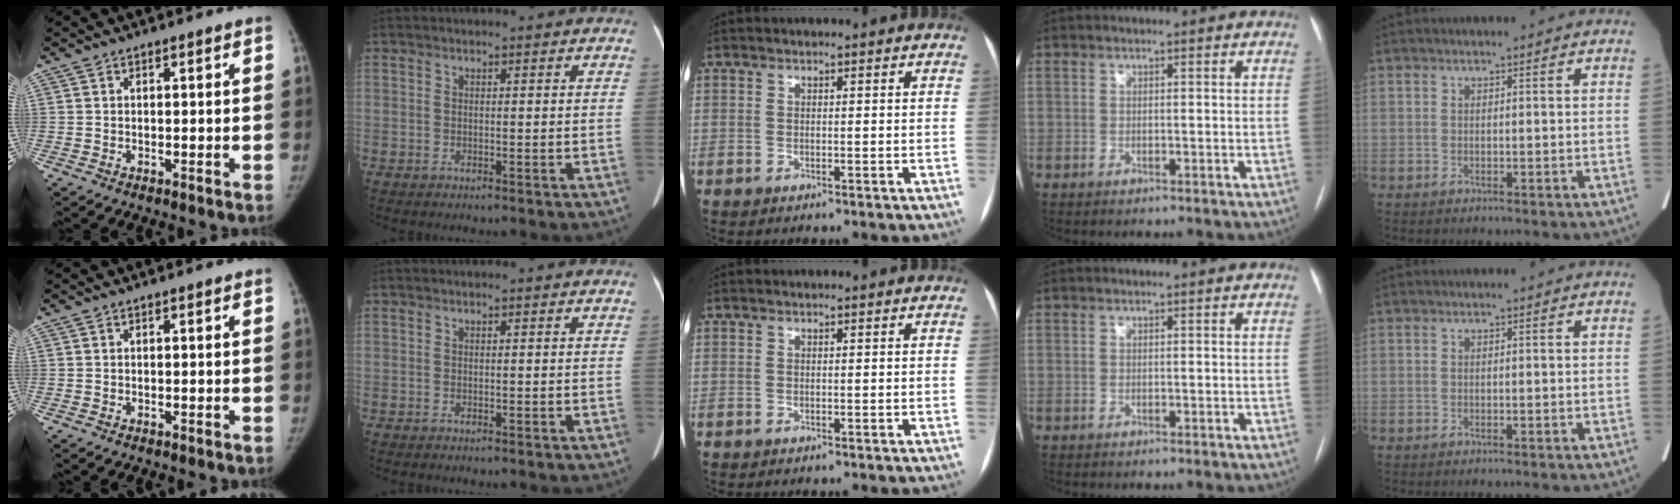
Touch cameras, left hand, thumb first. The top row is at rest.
{}